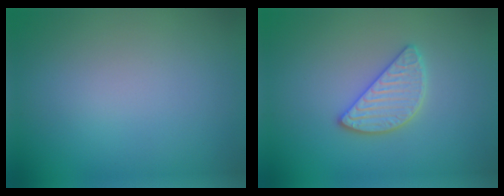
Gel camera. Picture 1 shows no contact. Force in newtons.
{"total": 2.6, "press": 2.6, "slide": 0.2}